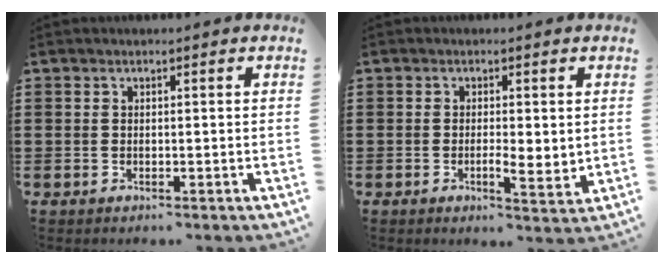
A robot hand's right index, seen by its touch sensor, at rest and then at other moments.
{"total": 2.8, "force": [-0.3, 0.7, 2.7], "torque": [-0.049, -0.001, -0.005]}